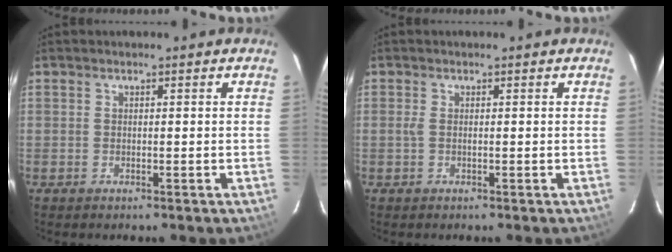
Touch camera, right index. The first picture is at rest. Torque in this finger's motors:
{"motor_torque": [0.22, 0.07, 0.10, 0.03]}